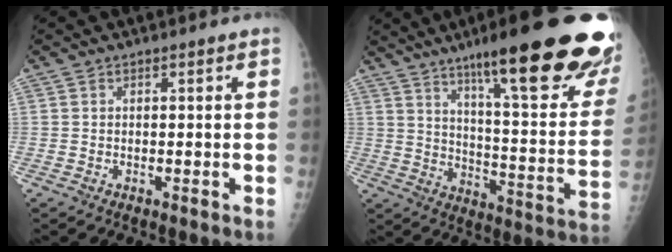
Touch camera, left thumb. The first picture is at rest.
{"total": 30.2, "force": [19.4, 4.6, 22.7], "torque": [-0.256, -0.073, 0.281]}